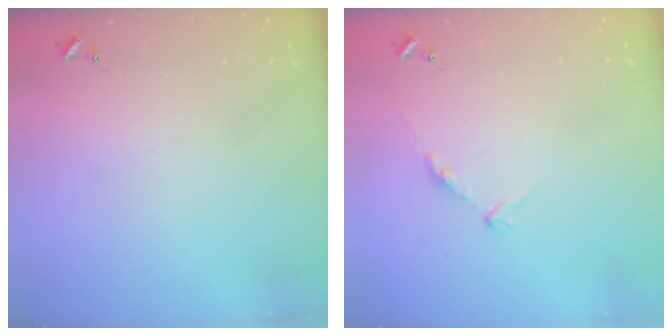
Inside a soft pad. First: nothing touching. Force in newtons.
{"total": 5.3, "press": 5.2, "slide": 0.7}